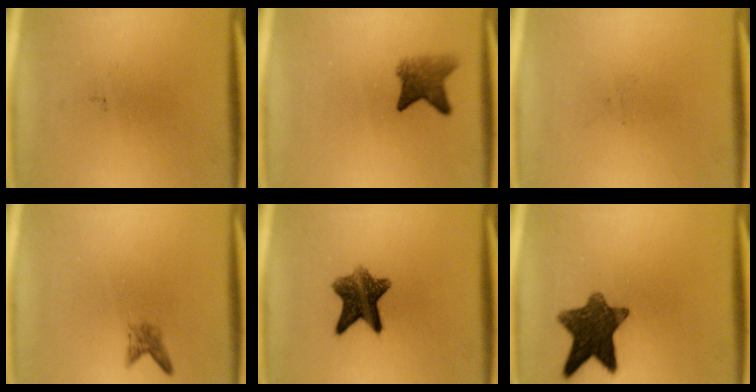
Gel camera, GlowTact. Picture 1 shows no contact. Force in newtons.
{"total": 4.3}
{"total": 0.0}
{"total": 1.6}
{"total": 8.4}
{"total": 10.8}